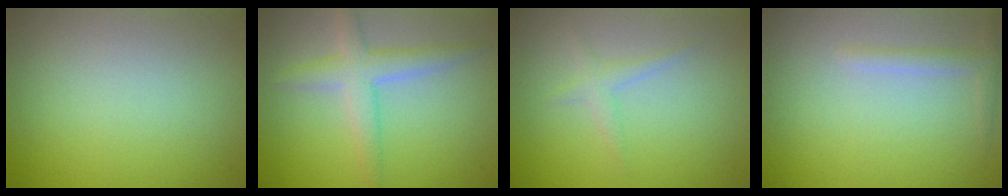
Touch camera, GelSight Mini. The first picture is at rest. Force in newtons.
{"total": 3.2, "press": 3.2, "slide": 0.1}
{"total": 1.3, "press": 1.3, "slide": 0.1}
{"total": 1.3, "press": 1.3, "slide": 0.1}